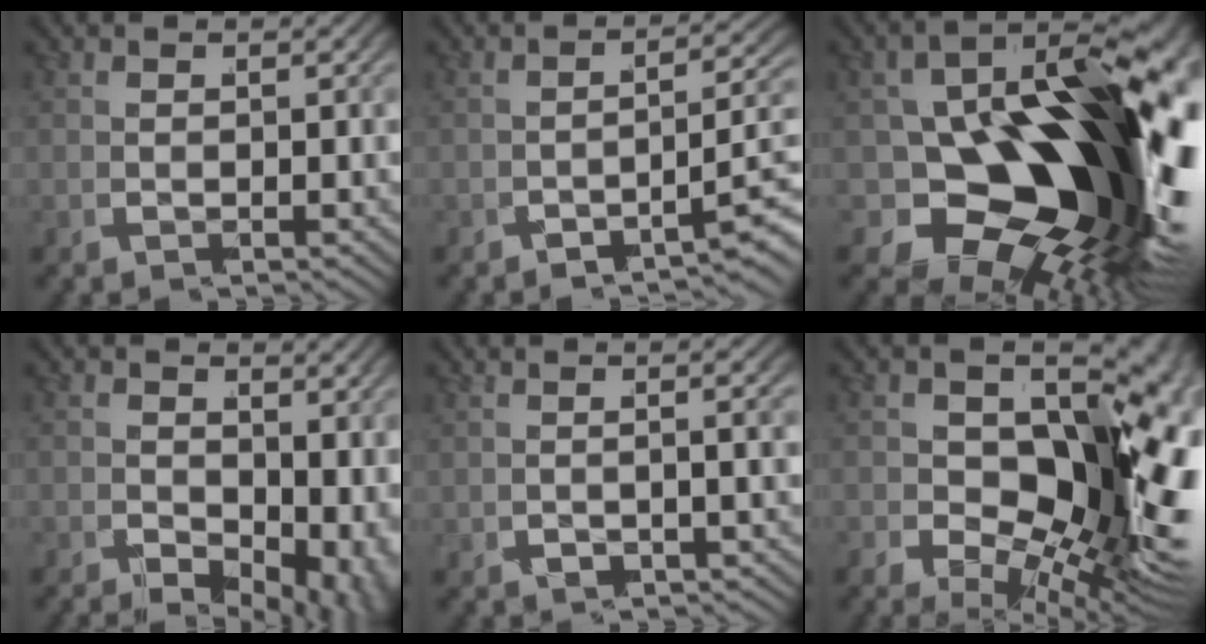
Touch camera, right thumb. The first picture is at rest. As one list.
[{"total": 4.3, "force": [-2.7, 1.4, 3.1], "torque": [-0.046, 0.000, -0.046]}, {"total": 27.6, "force": [-4.3, 16.3, 21.9], "torque": [-0.348, -0.075, -0.032]}, {"total": 6.6, "force": [-0.9, 4.2, 5.0], "torque": [-0.084, -0.042, 0.005]}, {"total": 3.1, "force": [1.0, 0.4, 3.0], "torque": [-0.032, 0.010, 0.017]}, {"total": 15.8, "force": [-1.6, 9.6, 12.5], "torque": [-0.221, -0.077, 0.011]}]